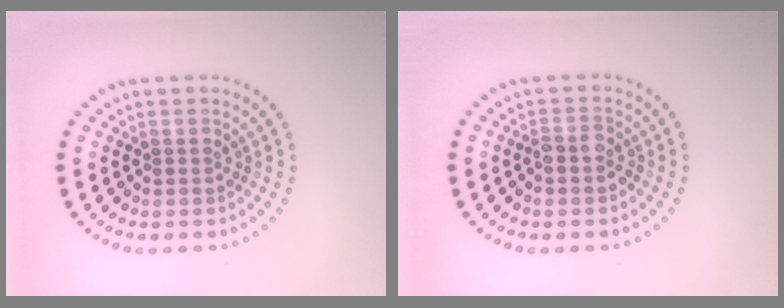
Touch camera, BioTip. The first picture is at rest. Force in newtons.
{"total": 1.7, "press": 1.6, "slide": 0.7}